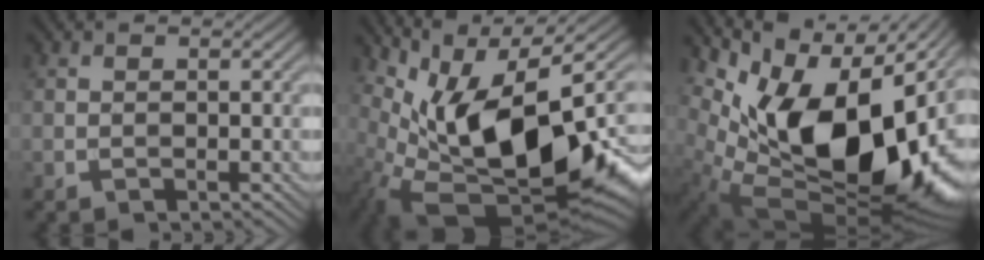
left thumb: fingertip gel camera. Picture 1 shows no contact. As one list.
[{"total": 15.9, "force": [-1.2, 7.9, 13.8], "torque": [-0.241, 0.001, -0.019]}, {"total": 17.3, "force": [1.5, 11.0, 13.3], "torque": [-0.217, -0.030, 0.042]}]